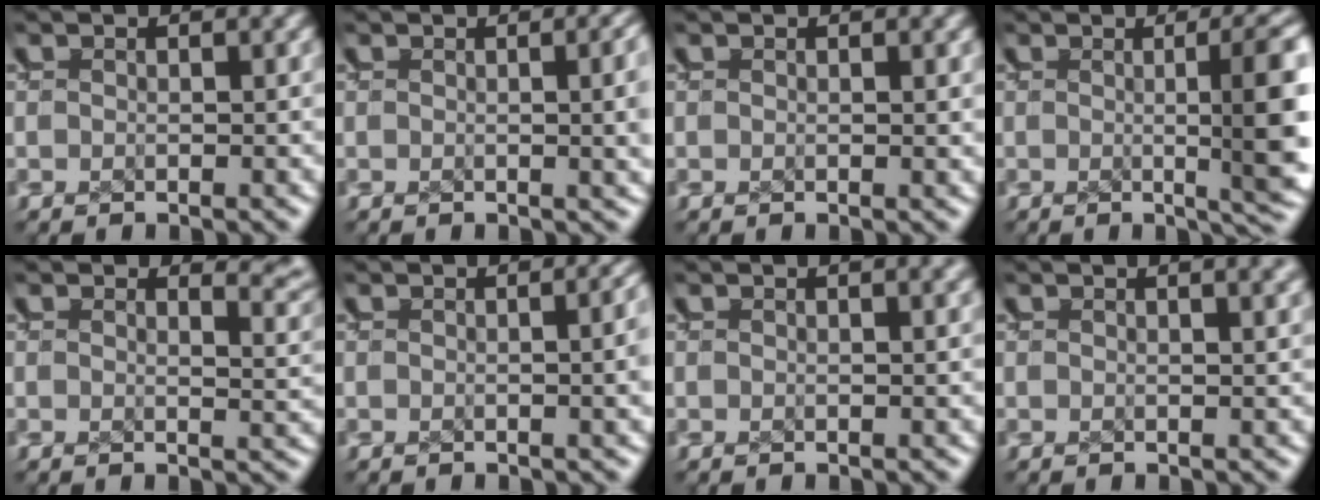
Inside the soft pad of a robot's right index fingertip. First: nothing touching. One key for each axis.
{"total": 1.9, "fx": 0.3, "fy": 0.3, "fz": 1.9, "tx": -0.014, "ty": 0.003, "tz": 0.006}
{"total": 0.0}
{"total": 6.2, "fx": -1.7, "fy": 1.7, "fz": 5.7, "tx": -0.048, "ty": 0.005, "tz": -0.031}
{"total": 3.2, "fx": 2.6, "fy": 0.4, "fz": 1.8, "tx": -0.026, "ty": -0.014, "tz": 0.043}
{"total": 1.4, "fx": 0.1, "fy": 0.2, "fz": 1.4, "tx": -0.012, "ty": 0.005, "tz": 0.004}
{"total": 0.6, "fx": 0.5, "fy": -0.4, "fz": 0.2, "tx": -0.002, "ty": 0.000, "tz": 0.010}
{"total": 1.2, "fx": 1.0, "fy": -0.3, "fz": 0.7, "tx": -0.009, "ty": 0.000, "tz": 0.017}